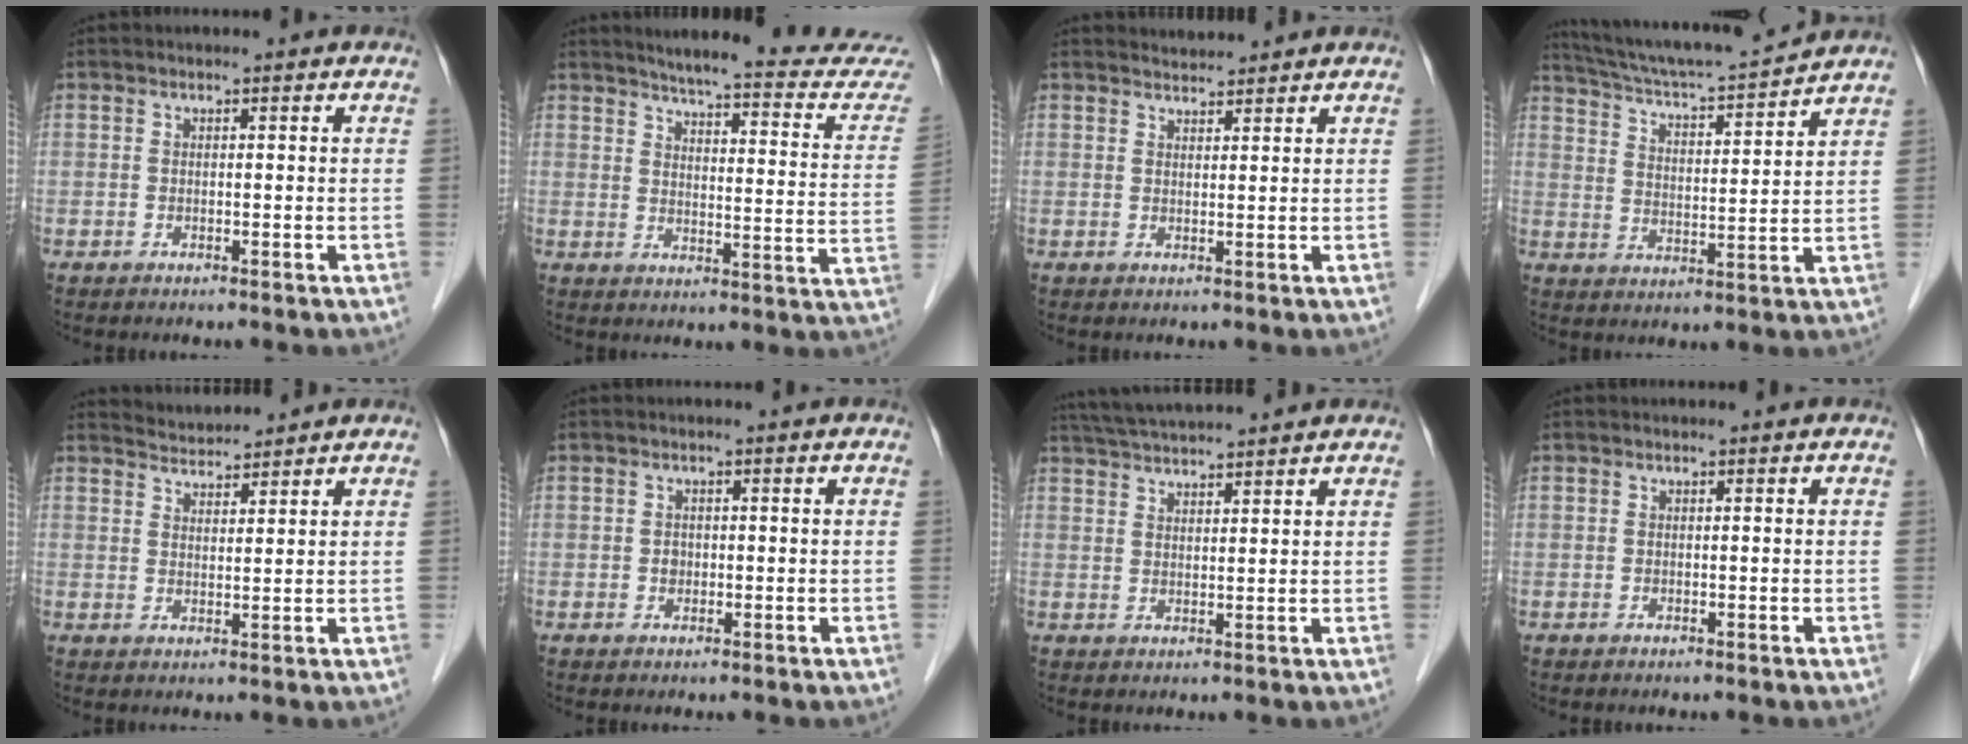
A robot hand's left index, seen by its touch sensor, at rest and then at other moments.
{"total": 21.8, "force": [20.4, 1.3, 7.7], "torque": [-0.092, -0.077, 0.236]}
{"total": 2.2, "force": [2.2, 0.1, -0.3], "torque": [-0.004, 0.013, 0.042]}
{"total": 14.8, "force": [14.0, -0.4, 4.9], "torque": [-0.095, 0.002, 0.220]}
{"total": 3.5, "force": [3.5, 0.0, -0.5], "torque": [-0.002, 0.016, 0.068]}
{"total": 0.9, "force": [-0.1, 0.8, 0.4], "torque": [-0.008, 0.002, -0.001]}
{"total": 9.4, "force": [8.7, -0.2, 3.4], "torque": [-0.068, 0.034, 0.140]}
{"total": 0.0}